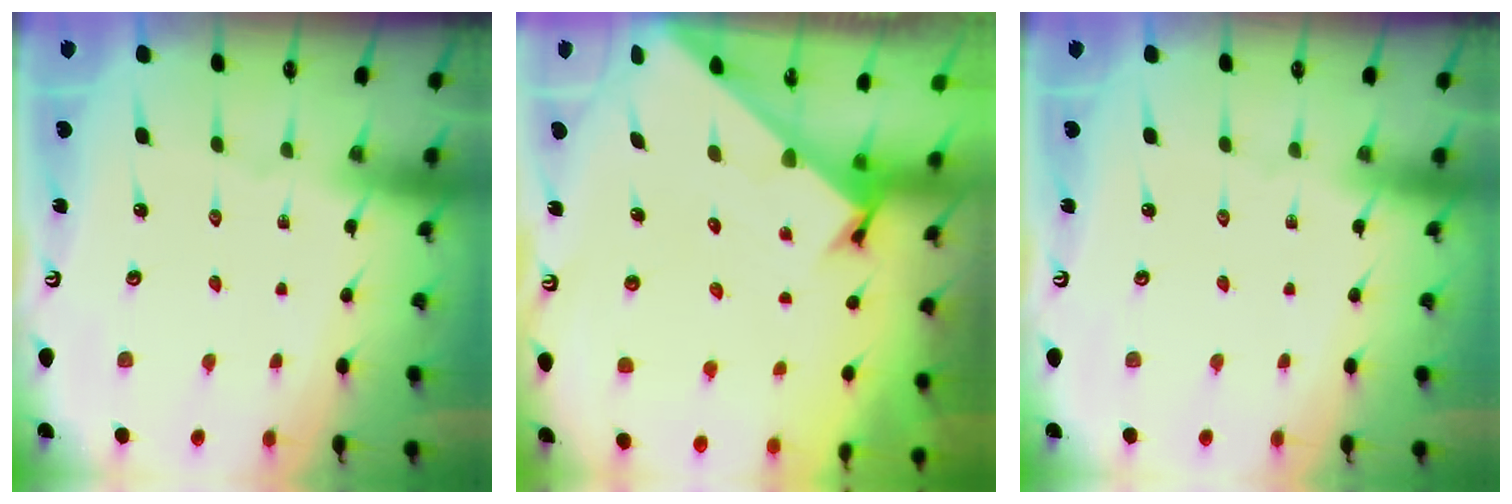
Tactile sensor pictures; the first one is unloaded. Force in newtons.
{"total": 2.5, "press": 2.4, "slide": 0.2}
{"total": 0.0}